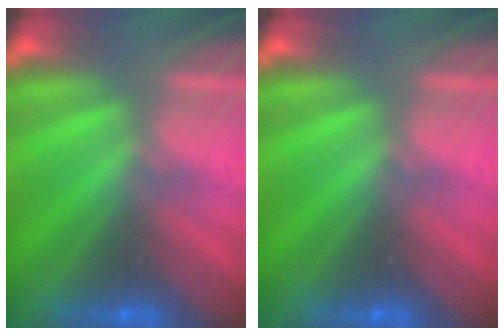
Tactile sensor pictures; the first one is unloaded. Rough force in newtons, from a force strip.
{"total": 0.0}